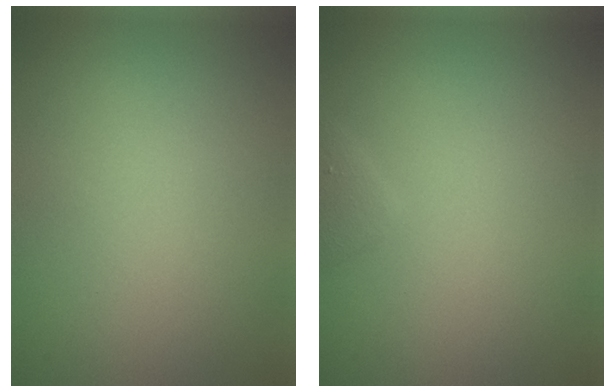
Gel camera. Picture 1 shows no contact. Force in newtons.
{"total": 1.1, "press": 1.0, "slide": 0.1}